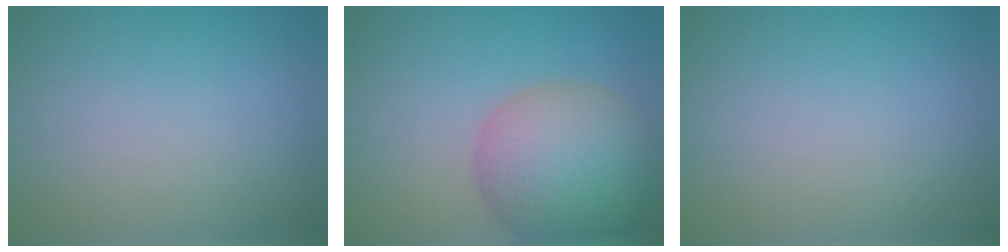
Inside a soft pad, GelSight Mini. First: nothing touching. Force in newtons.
{"total": 8.7, "press": 8.6, "slide": 0.4}
{"total": 0.0}